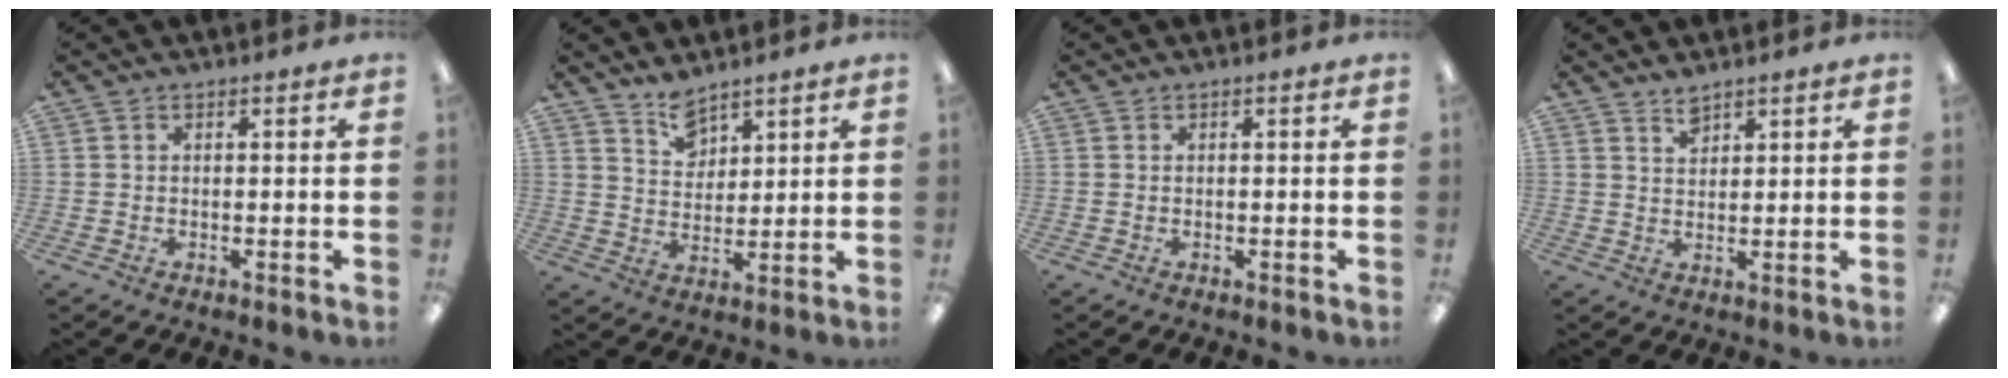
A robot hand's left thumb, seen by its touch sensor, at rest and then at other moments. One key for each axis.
{"total": 6.7, "fx": 5.5, "fy": 3.5, "fz": 1.6, "tx": -0.025, "ty": -0.028, "tz": 0.101}
{"total": 0.0}
{"total": 3.1, "fx": 2.7, "fy": 1.3, "fz": 0.9, "tx": -0.014, "ty": -0.010, "tz": 0.050}